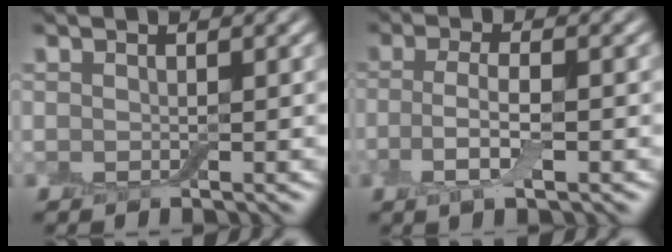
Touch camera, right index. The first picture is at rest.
{"total": 3.6, "force": [-0.8, 1.2, 3.3], "torque": [-0.070, -0.004, -0.020]}